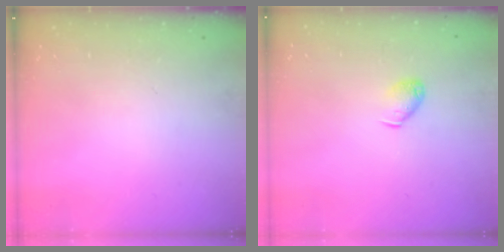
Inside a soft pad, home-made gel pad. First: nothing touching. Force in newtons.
{"total": 5.2, "press": 5.1, "slide": 1.0}